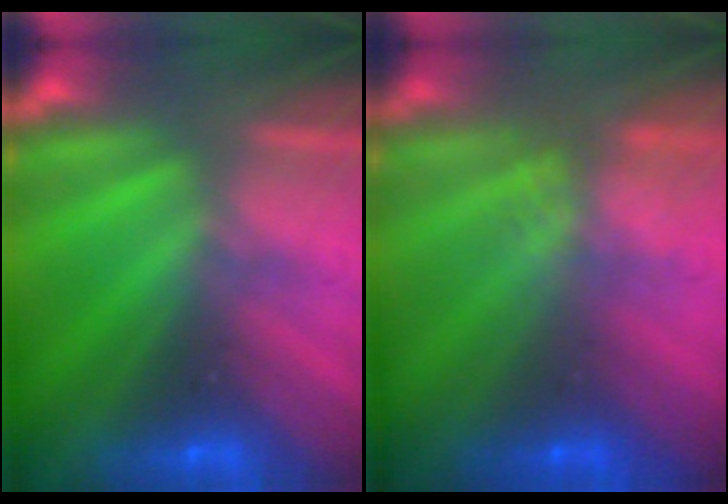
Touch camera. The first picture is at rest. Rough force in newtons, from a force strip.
{"total": 3.8}